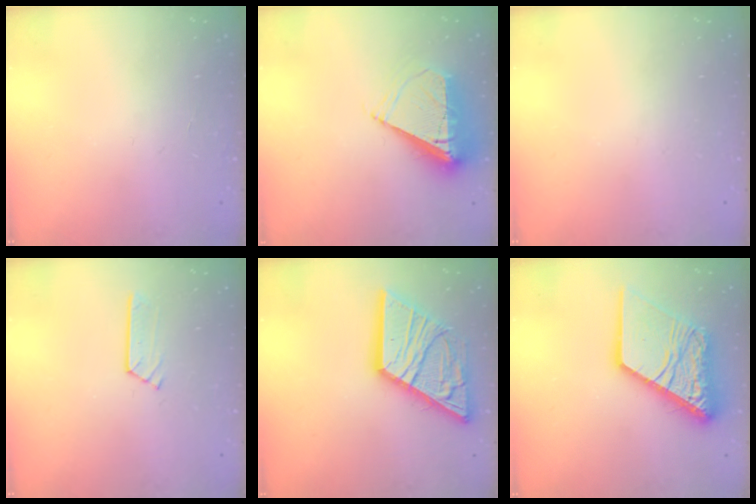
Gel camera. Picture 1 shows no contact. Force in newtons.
{"total": 9.6, "press": 9.6, "slide": 1.0}
{"total": 0.0}
{"total": 2.9, "press": 2.9, "slide": 0.3}
{"total": 19.4, "press": 19.3, "slide": 2.2}
{"total": 18.7, "press": 18.6, "slide": 2.2}